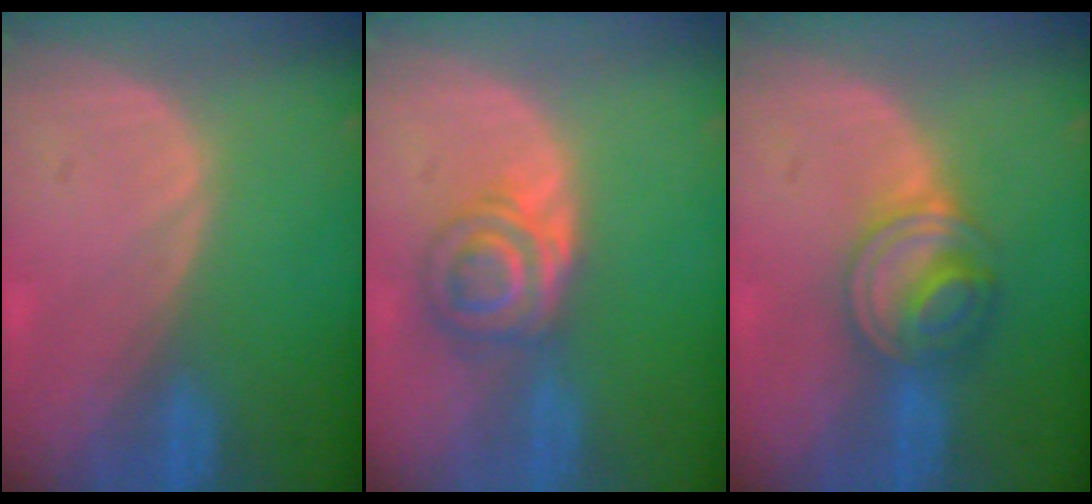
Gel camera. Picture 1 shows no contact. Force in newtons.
{"total": 6.0, "press": 5.6, "slide": 2.2}
{"total": 6.0, "press": 6.0, "slide": 0.5}